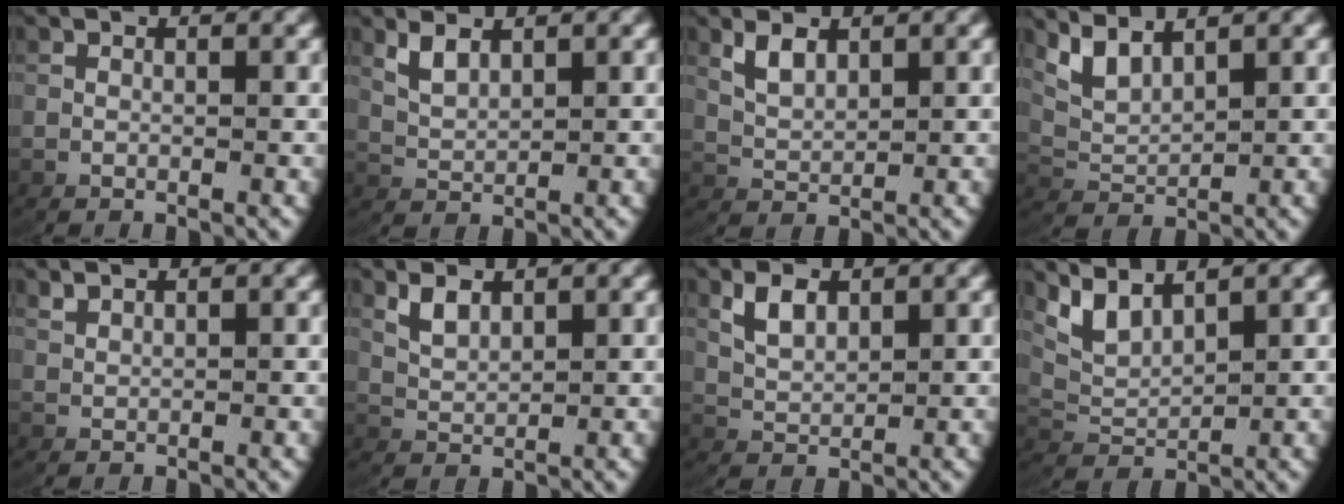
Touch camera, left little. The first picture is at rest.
{"total": 1.8, "force": [1.5, 0.2, 1.1], "torque": [-0.031, -0.003, 0.037]}
{"total": 1.9, "force": [1.5, 0.3, 1.2], "torque": [-0.033, -0.004, 0.037]}
{"total": 3.7, "force": [2.3, 2.0, 2.2], "torque": [-0.062, -0.004, 0.048]}
{"total": 1.4, "force": [1.3, -0.6, 0.0], "torque": [0.000, 0.003, 0.032]}
{"total": 1.8, "force": [1.5, 0.2, 1.0], "torque": [-0.027, -0.003, 0.037]}
{"total": 2.2, "force": [1.5, 0.8, 1.5], "torque": [-0.038, -0.005, 0.037]}
{"total": 4.0, "force": [2.3, 2.2, 2.5], "torque": [-0.070, -0.006, 0.049]}